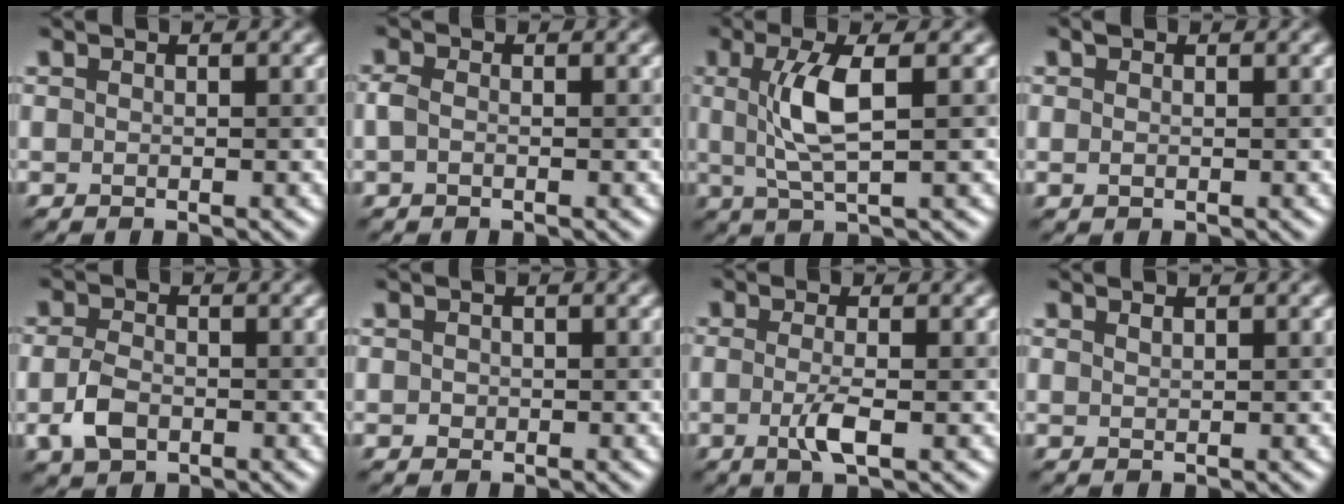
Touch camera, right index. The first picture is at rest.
{"total": 1.2, "force": [-0.4, 0.8, 0.8], "torque": [-0.022, 0.001, -0.011]}
{"total": 4.7, "force": [0.7, 1.0, 4.5], "torque": [-0.095, 0.004, 0.017]}
{"total": 1.0, "force": [0.3, 0.7, 0.6], "torque": [-0.012, 0.002, 0.006]}
{"total": 3.2, "force": [-0.9, 2.2, 2.2], "torque": [-0.048, -0.003, -0.020]}
{"total": 0.7, "force": [0.0, 0.7, 0.2], "torque": [0.001, -0.002, -0.002]}
{"total": 2.4, "force": [-0.6, 0.4, 2.3], "torque": [-0.046, -0.005, -0.014]}
{"total": 0.5, "force": [0.5, 0.1, 0.2], "torque": [-0.005, 0.000, 0.012]}